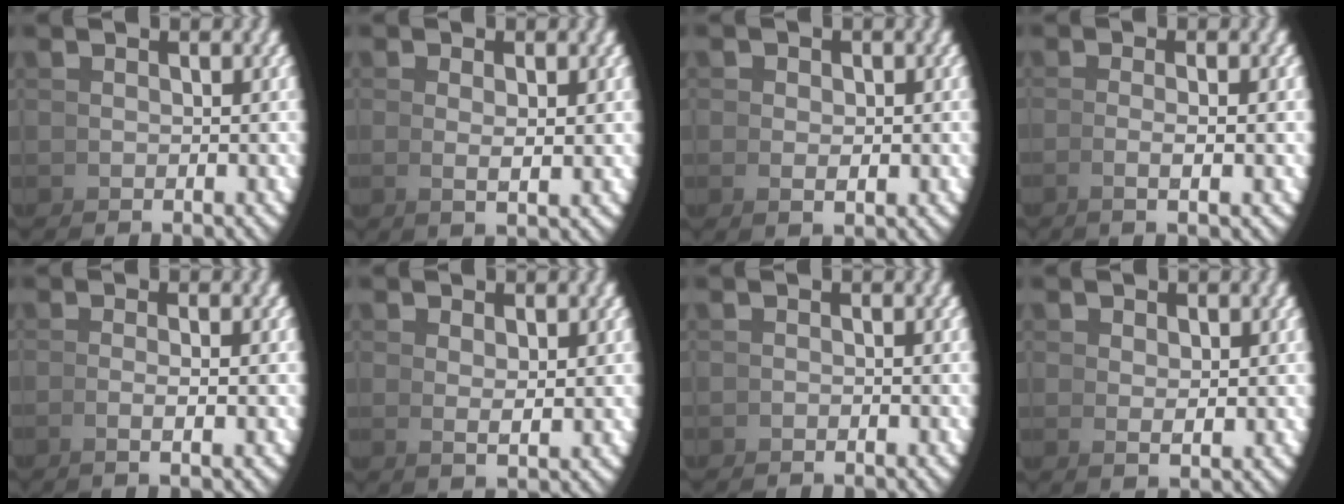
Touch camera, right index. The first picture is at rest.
{"total": 1.4, "force": [0.6, -0.3, 1.3], "torque": [-0.028, -0.003, 0.016]}
{"total": 1.0, "force": [0.2, 0.6, 0.8], "torque": [-0.011, -0.003, 0.007]}
{"total": 2.4, "force": [-0.5, -0.8, 2.2], "torque": [-0.038, 0.002, -0.007]}
{"total": 1.9, "force": [-0.5, -0.9, 1.6], "torque": [-0.027, 0.004, -0.010]}
{"total": 1.5, "force": [1.1, -0.5, 1.0], "torque": [-0.019, -0.005, 0.030]}
{"total": 1.2, "force": [-0.6, -1.0, -0.4], "torque": [0.011, 0.003, -0.013]}
{"total": 1.3, "force": [1.0, -0.2, 0.7], "torque": [-0.011, -0.005, 0.028]}